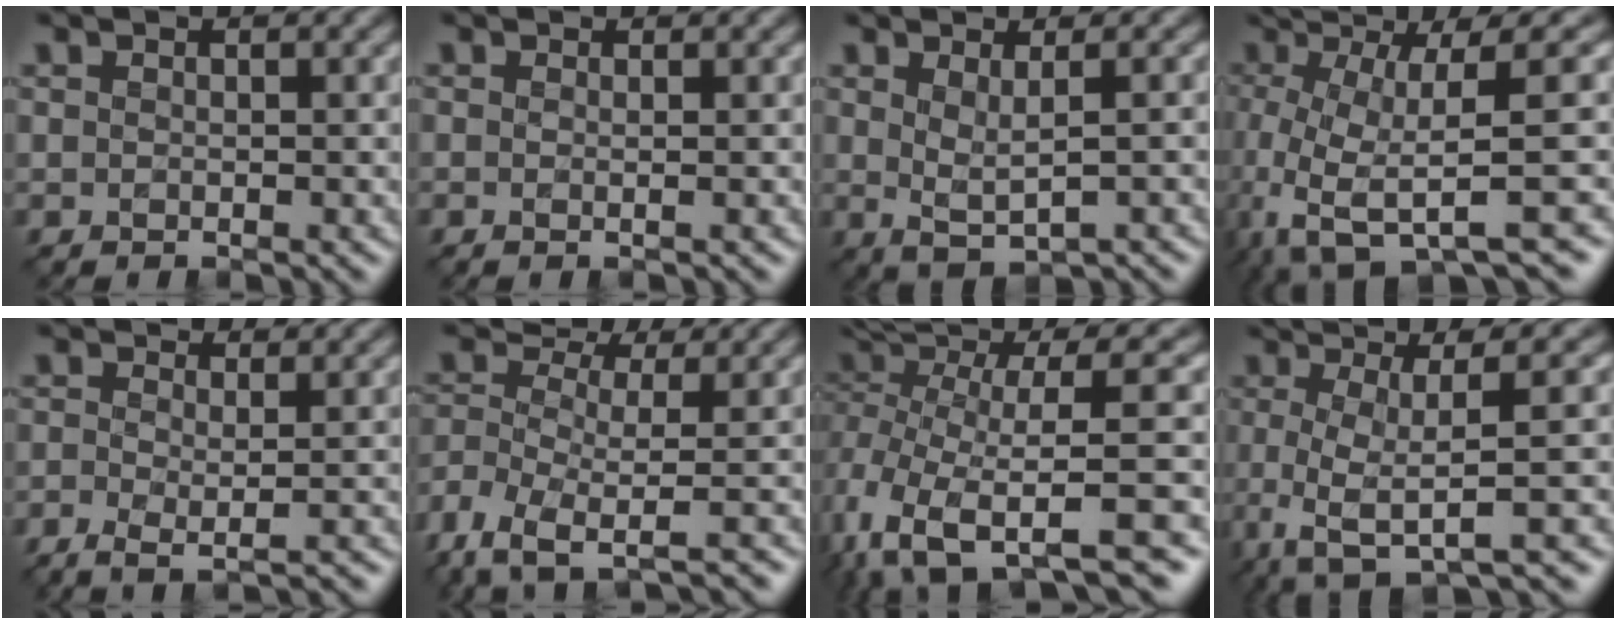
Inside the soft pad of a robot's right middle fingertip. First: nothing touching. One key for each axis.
{"total": 0.9, "fx": 0.0, "fy": 0.3, "fz": 0.8, "tx": -0.014, "ty": -0.007, "tz": -0.010}
{"total": 2.3, "fx": 0.5, "fy": 0.7, "fz": 2.1, "tx": -0.036, "ty": -0.008, "tz": 0.012}
{"total": 11.3, "fx": -0.8, "fy": 2.3, "fz": 11.1, "tx": -0.186, "ty": 0.017, "tz": -0.001}
{"total": 3.2, "fx": -0.8, "fy": 1.5, "fz": 2.8, "tx": -0.038, "ty": -0.003, "tz": -0.012}
{"total": 7.1, "fx": -3.4, "fy": 3.6, "fz": 5.0, "tx": -0.102, "ty": 0.013, "tz": -0.043}
{"total": 11.3, "fx": -2.0, "fy": 4.3, "fz": 10.3, "tx": -0.210, "ty": 0.000, "tz": -0.013}
{"total": 7.1, "fx": -0.9, "fy": 1.5, "fz": 6.9, "tx": -0.089, "ty": 0.004, "tz": -0.020}